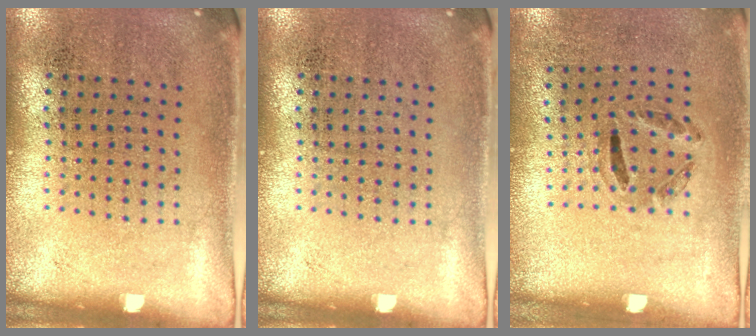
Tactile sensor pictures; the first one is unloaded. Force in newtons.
{"total": 0.0}
{"total": 1.2, "press": 0.6, "slide": 1.0}